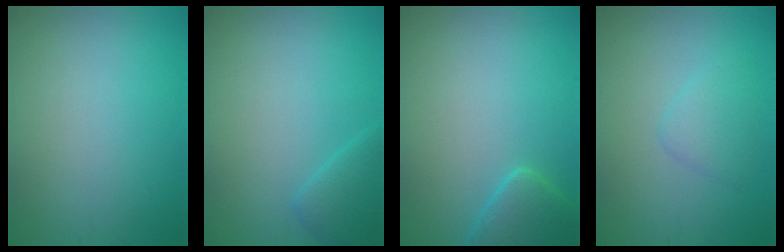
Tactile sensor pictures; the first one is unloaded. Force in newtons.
{"total": 1.9, "press": 1.9, "slide": 0.1}
{"total": 2.4, "press": 2.4, "slide": 0.3}
{"total": 1.8, "press": 1.8, "slide": 0.1}